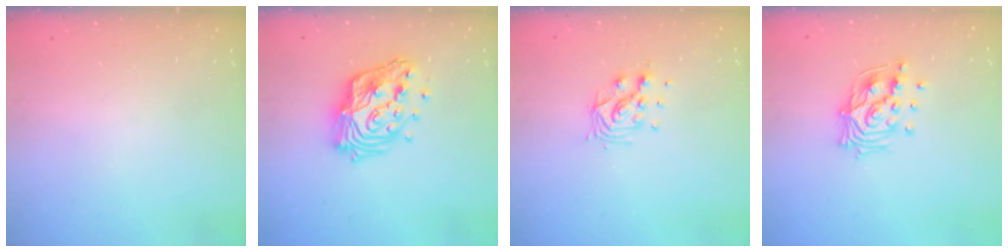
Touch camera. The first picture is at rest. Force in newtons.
{"total": 15.9, "press": 15.9, "slide": 1.0}
{"total": 8.4, "press": 8.4, "slide": 0.3}
{"total": 12.7, "press": 12.7, "slide": 1.3}